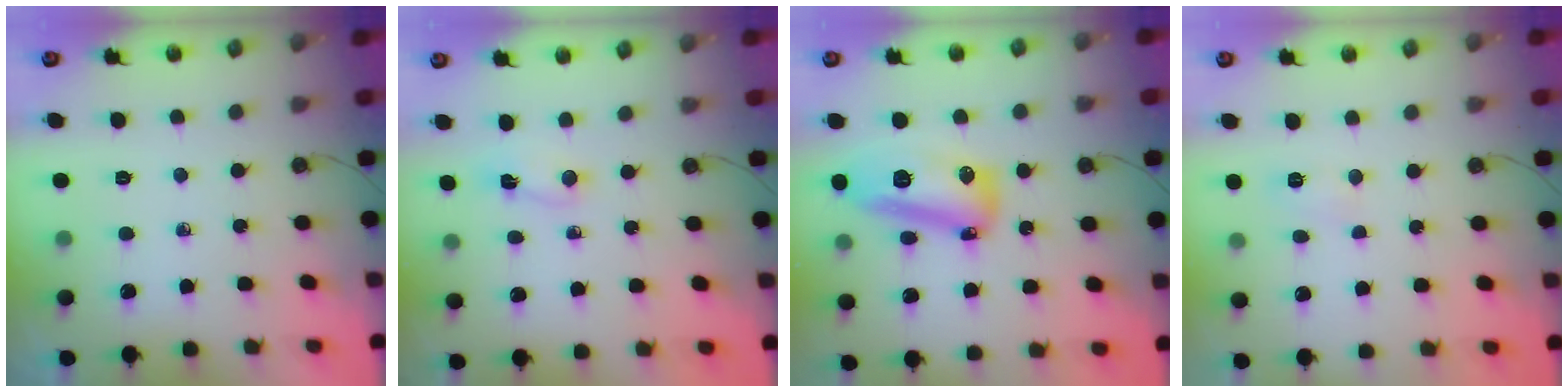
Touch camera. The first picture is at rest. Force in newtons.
{"total": 11.2, "press": 2.4, "slide": 10.9}
{"total": 13.8, "press": 13.7, "slide": 1.4}
{"total": 3.6, "press": 3.5, "slide": 0.7}